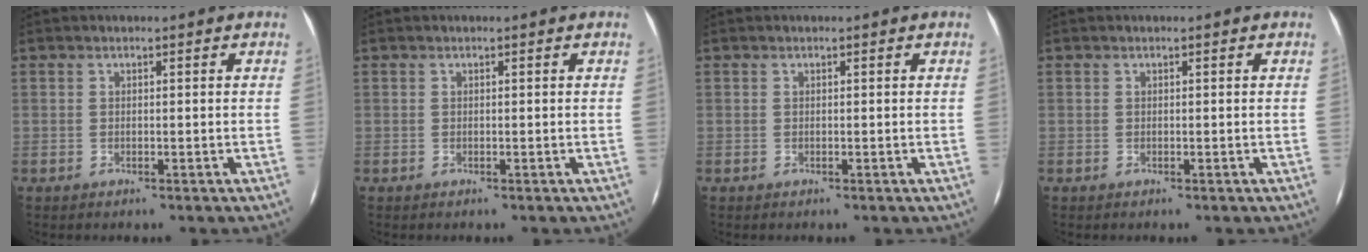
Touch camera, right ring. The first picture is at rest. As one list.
[{"total": 0.0}, {"total": 0.0}, {"total": 0.0}]